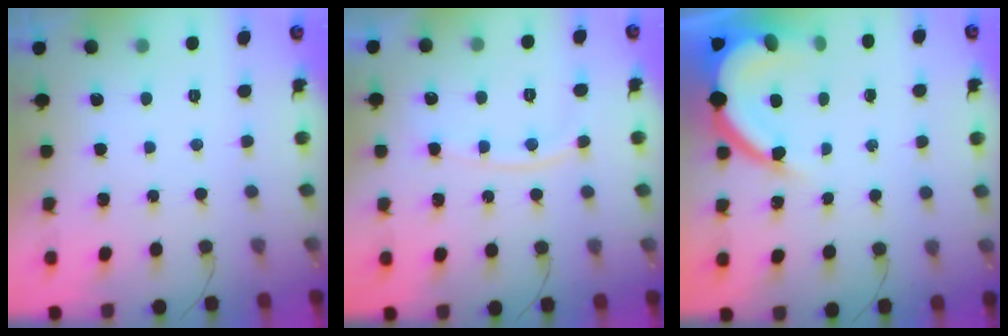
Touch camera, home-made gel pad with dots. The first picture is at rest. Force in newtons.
{"total": 9.8, "press": 9.8, "slide": 1.3}
{"total": 12.1, "press": 12.0, "slide": 1.3}